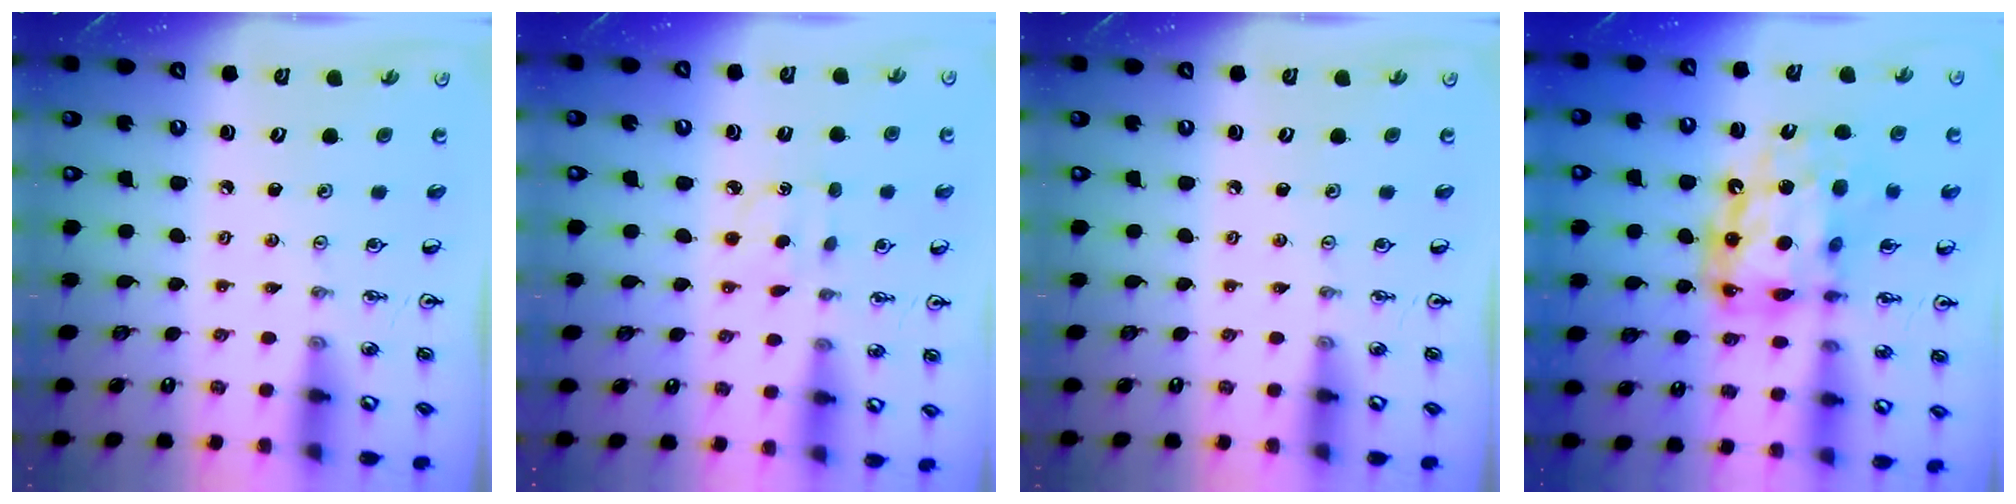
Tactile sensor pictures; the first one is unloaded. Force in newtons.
{"total": 2.8, "press": 2.7, "slide": 0.7}
{"total": 0.0}
{"total": 16.7, "press": 16.6, "slide": 1.8}